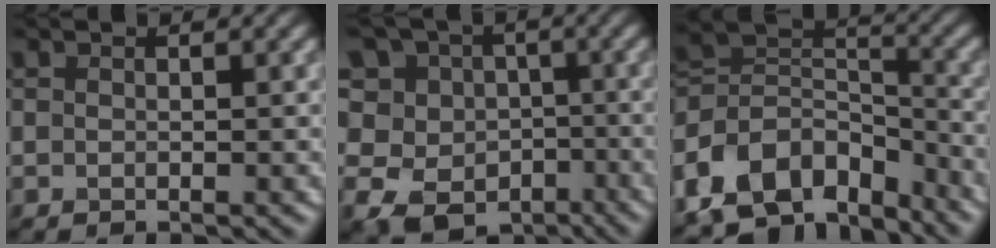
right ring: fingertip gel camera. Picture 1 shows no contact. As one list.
[{"total": 12.5, "force": [0.7, 11.3, 5.4], "torque": [-0.144, 0.045, -0.015]}, {"total": 10.5, "force": [-6.7, 6.3, 5.0], "torque": [-0.096, 0.019, -0.126]}]